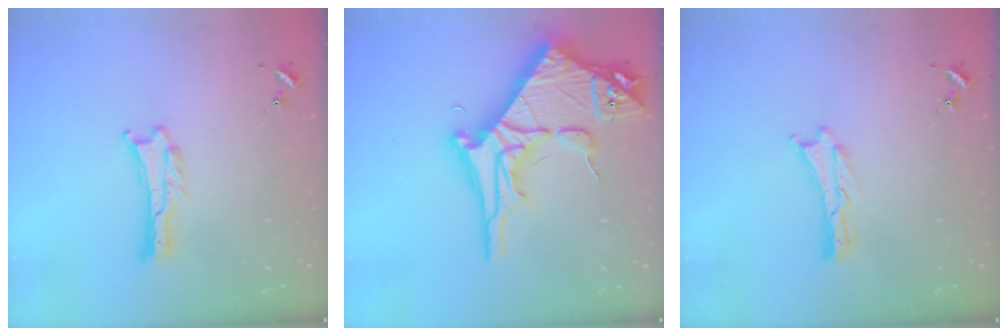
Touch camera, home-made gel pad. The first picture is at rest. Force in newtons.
{"total": 14.6, "press": 14.5, "slide": 1.5}
{"total": 0.0}